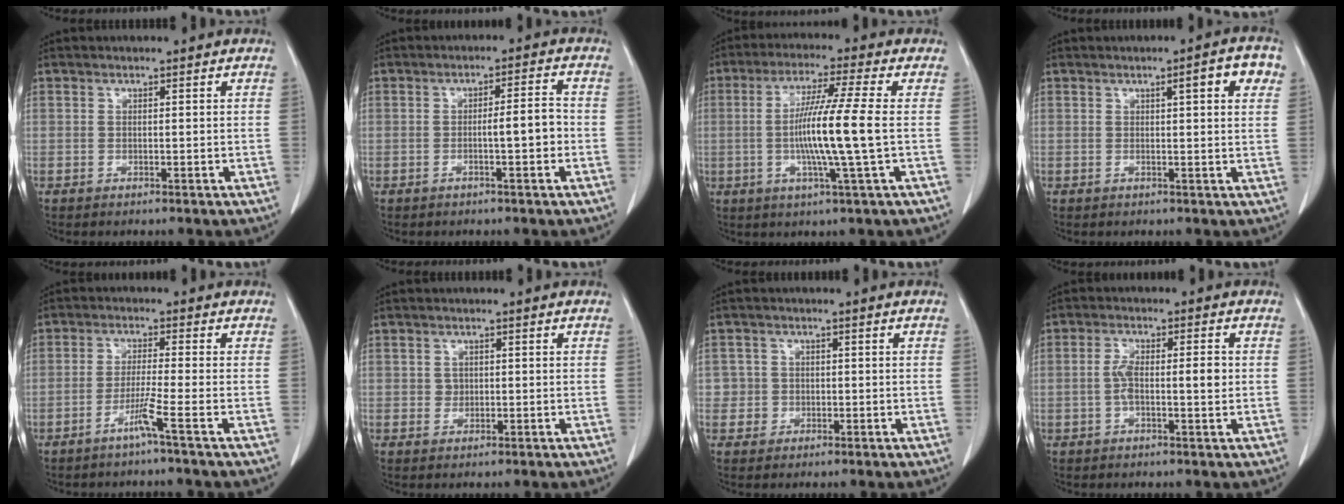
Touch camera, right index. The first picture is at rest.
{"total": 4.2, "force": [-1.1, 0.2, 4.0], "torque": [-0.054, 0.008, -0.019]}
{"total": 10.7, "force": [-0.7, -1.6, 10.6], "torque": [-0.199, -0.009, -0.017]}
{"total": 5.0, "force": [1.9, 0.3, 4.7], "torque": [-0.055, 0.006, 0.019]}
{"total": 3.7, "force": [-2.2, -1.3, 2.7], "torque": [-0.055, -0.006, -0.050]}
{"total": 1.2, "force": [0.1, 1.1, 0.4], "torque": [-0.005, 0.002, 0.004]}
{"total": 2.4, "force": [-0.3, 2.3, -0.4], "torque": [0.024, 0.010, -0.011]}
{"total": 5.2, "force": [-0.3, 1.4, 5.0], "torque": [-0.094, 0.014, -0.005]}